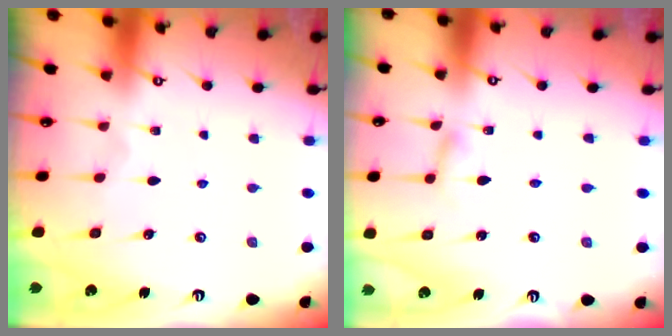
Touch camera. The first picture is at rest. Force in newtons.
{"total": 2.7, "press": 2.7, "slide": 0.2}